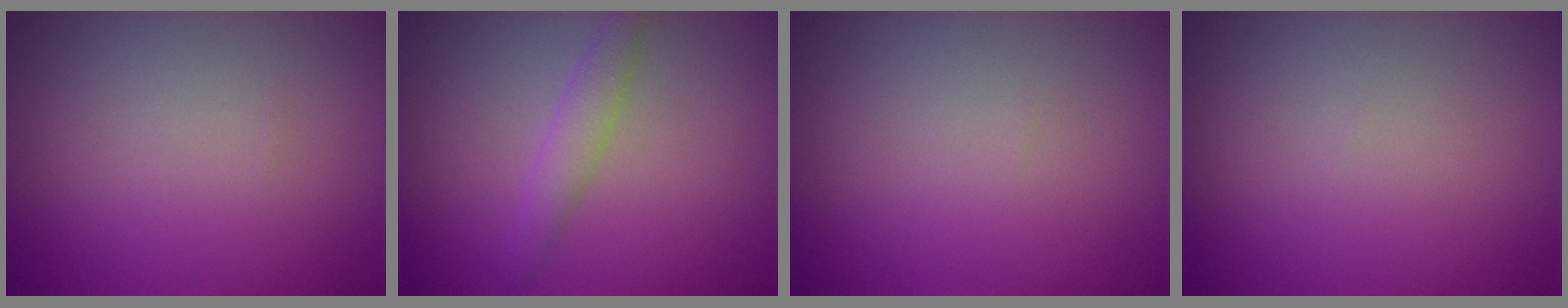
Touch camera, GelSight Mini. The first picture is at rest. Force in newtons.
{"total": 2.3, "press": 2.3, "slide": 0.2}
{"total": 0.0}
{"total": 0.0}